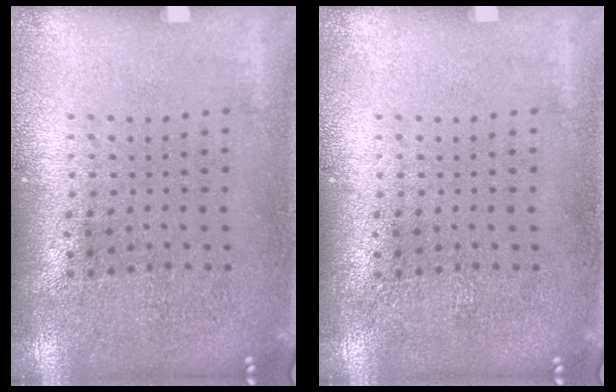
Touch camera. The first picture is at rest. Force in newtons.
{"total": 0.0}